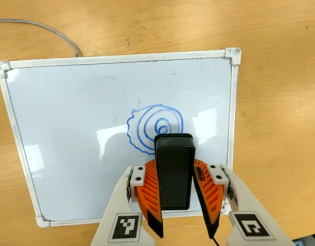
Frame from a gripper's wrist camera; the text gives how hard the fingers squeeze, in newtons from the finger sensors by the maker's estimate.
{"total": 7.6, "left": 6.3, "right": 9.0}